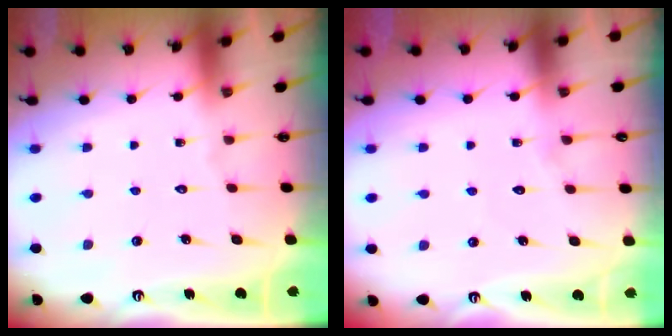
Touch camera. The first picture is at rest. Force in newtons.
{"total": 5.5, "press": 5.5, "slide": 0.4}